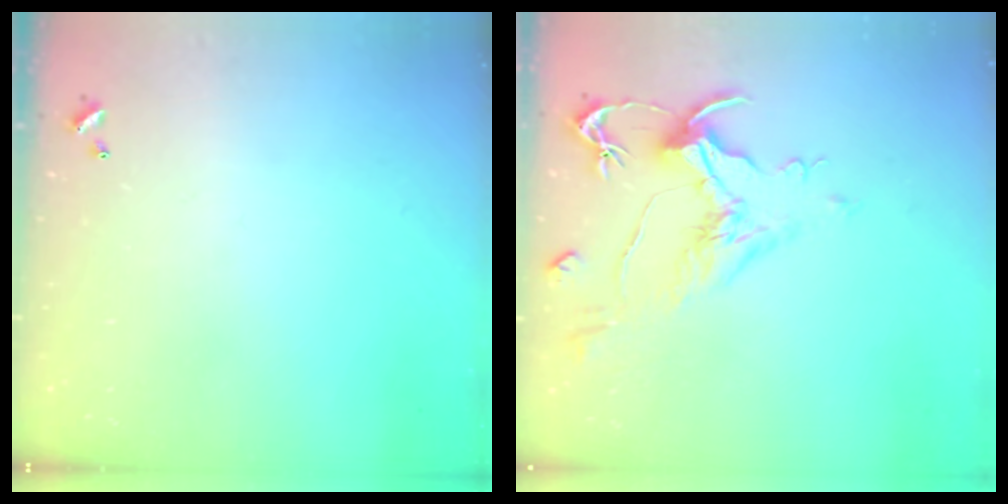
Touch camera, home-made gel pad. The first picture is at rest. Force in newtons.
{"total": 1.6, "press": 0.8, "slide": 1.5}